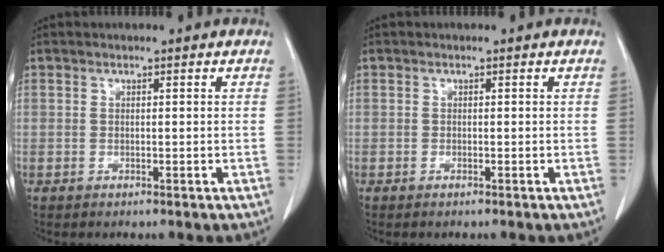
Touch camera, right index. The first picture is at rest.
{"total": 0.0}